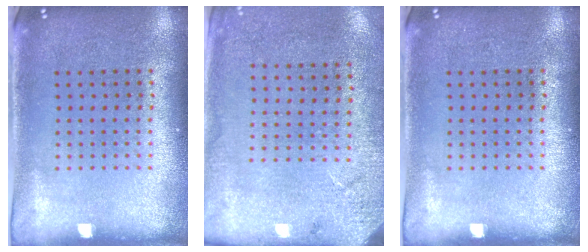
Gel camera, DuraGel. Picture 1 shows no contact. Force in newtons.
{"total": 2.6, "press": 2.3, "slide": 1.2}
{"total": 0.0}